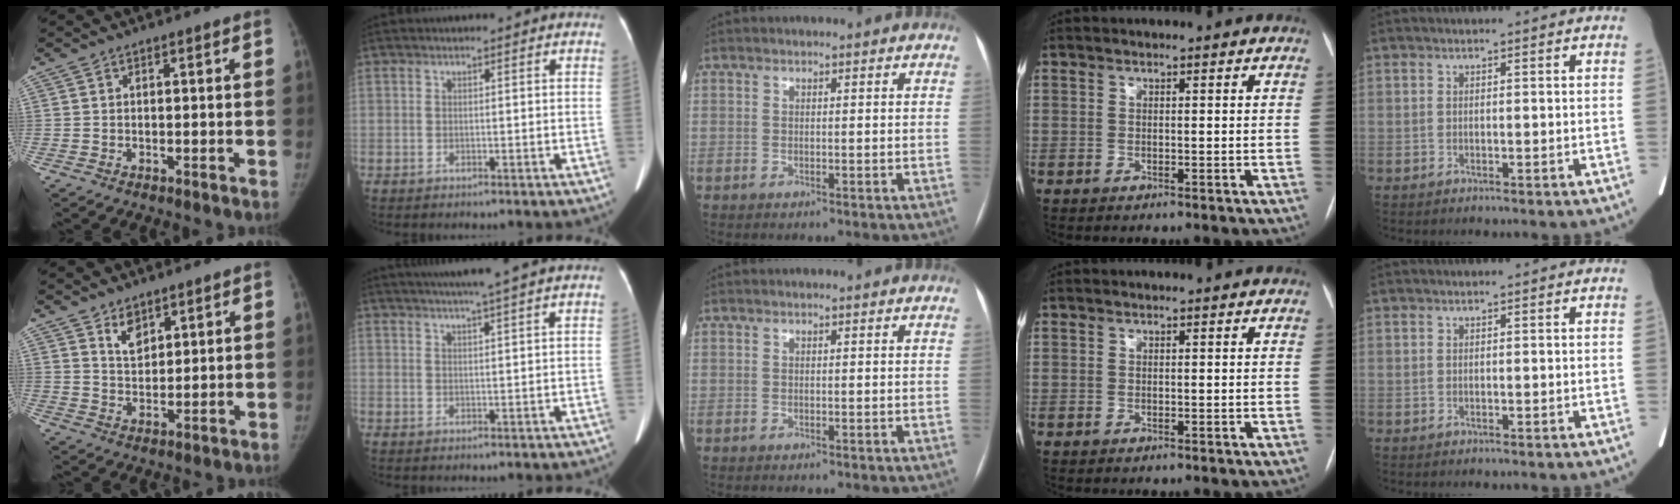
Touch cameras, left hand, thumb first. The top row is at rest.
{"thumb": {"total": 4.5, "force": [3.0, 2.6, 2.2], "torque": [-0.016, -0.025, 0.057]}, "index": {"total": 7.4, "force": [6.0, -1.3, 4.1], "torque": [-0.062, 0.014, 0.079]}}